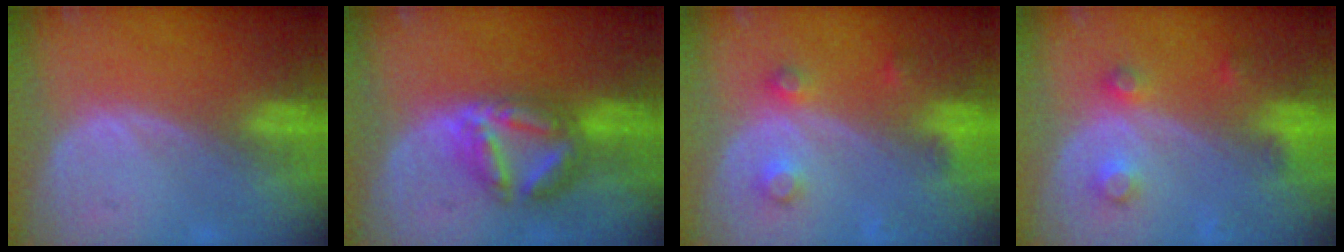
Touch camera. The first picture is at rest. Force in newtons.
{"total": 6.9, "press": 6.8, "slide": 0.4}
{"total": 3.8, "press": 3.5, "slide": 1.4}
{"total": 3.8, "press": 3.5, "slide": 1.4}